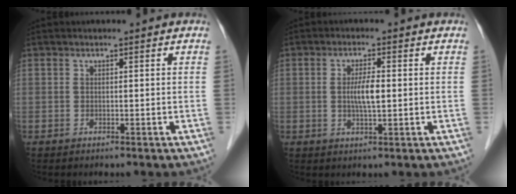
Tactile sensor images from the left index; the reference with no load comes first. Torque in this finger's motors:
{"motor_torque": [0.60, 0.38, 0.15, 0.06]}